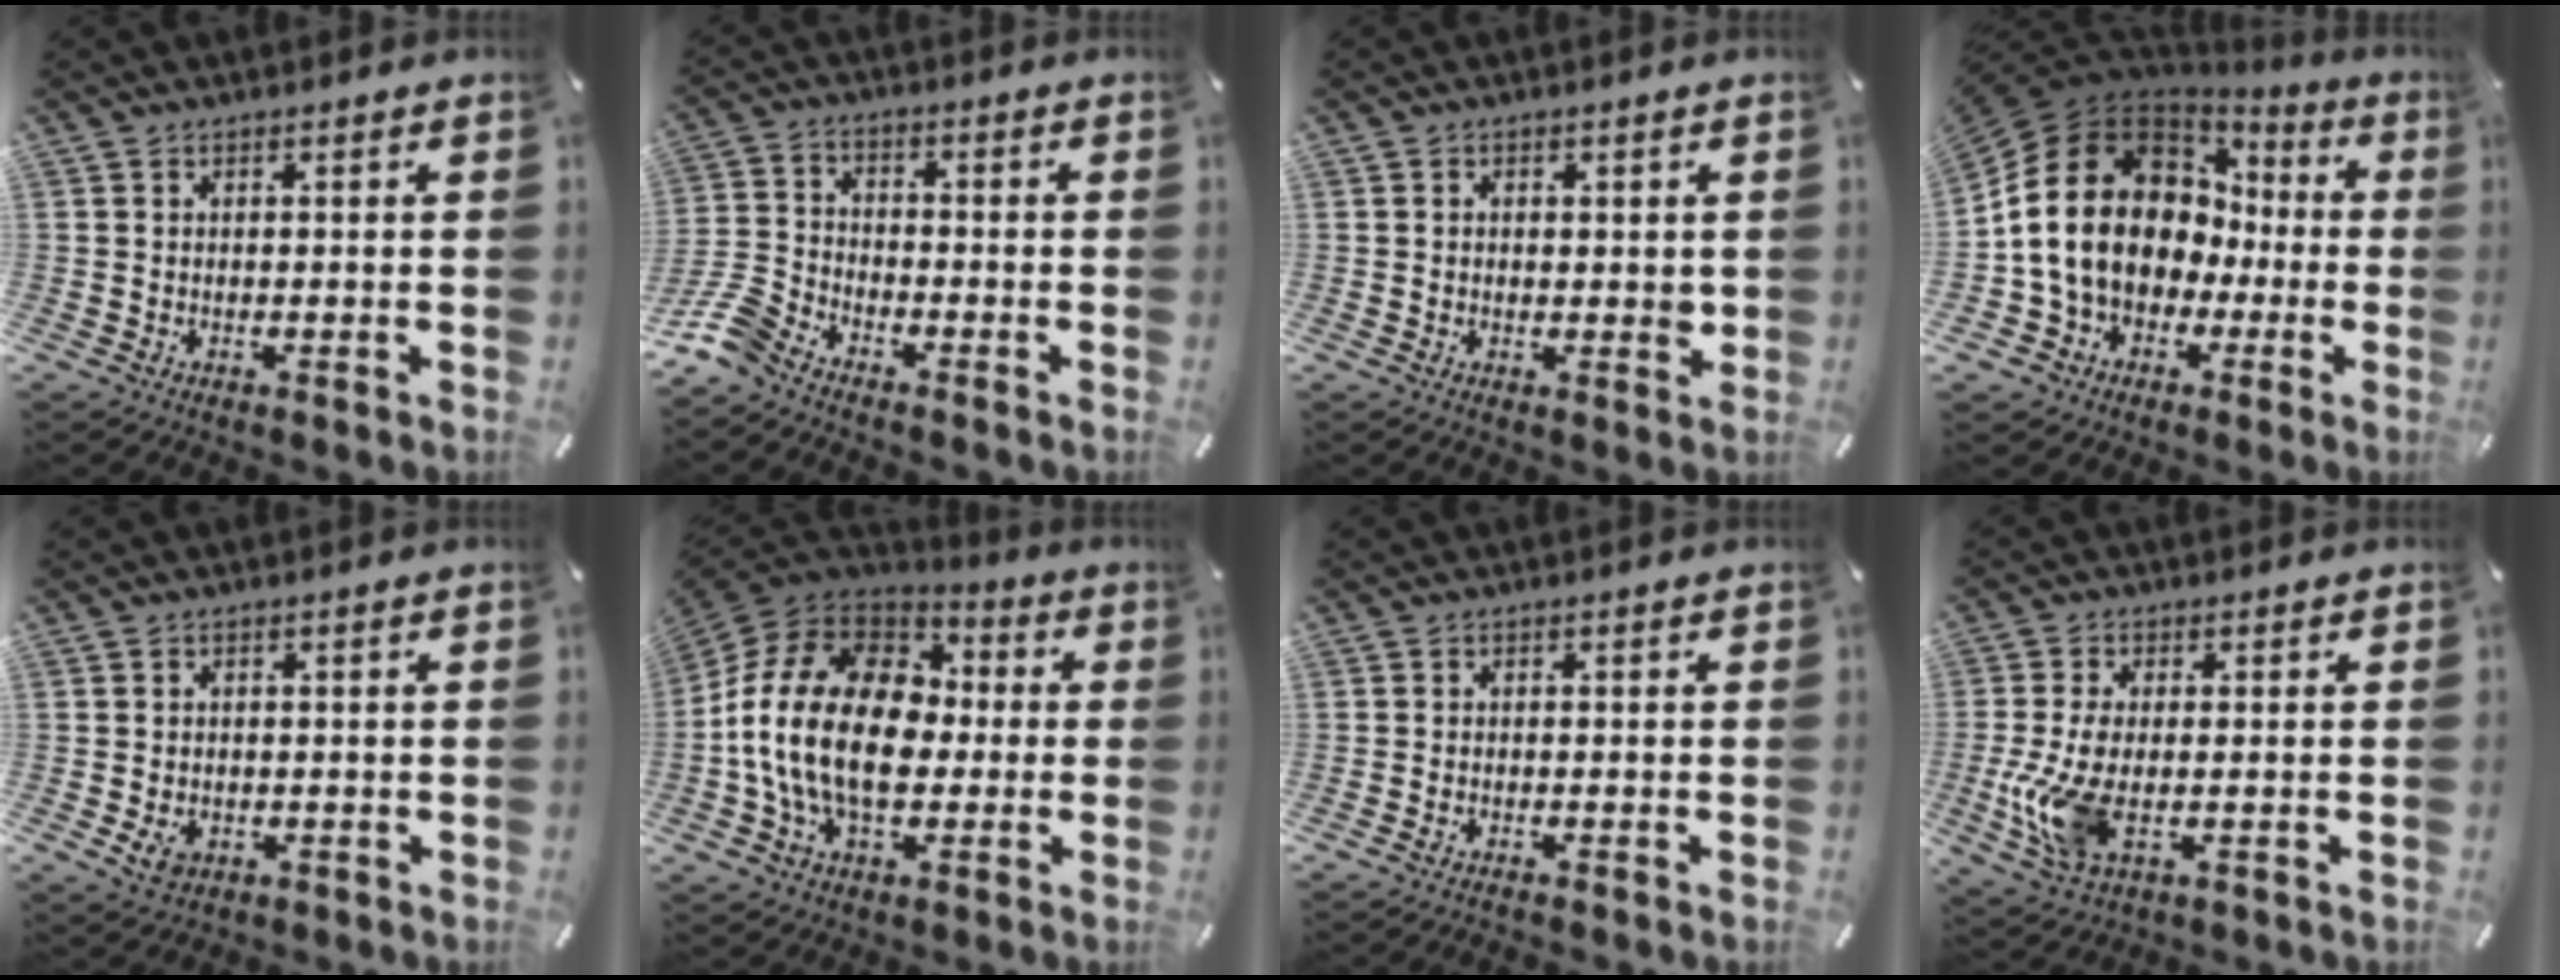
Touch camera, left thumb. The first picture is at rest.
{"total": 7.8, "force": [-6.4, 3.2, 3.0], "torque": [-0.089, 0.016, -0.132]}
{"total": 2.3, "force": [0.2, 1.7, 1.6], "torque": [-0.014, -0.003, 0.000]}
{"total": 16.3, "force": [-0.4, 13.7, 8.8], "torque": [-0.200, -0.002, -0.011]}
{"total": 3.4, "force": [-0.9, 2.7, 1.7], "torque": [-0.027, -0.002, -0.016]}
{"total": 21.0, "force": [-2.4, 14.8, 14.7], "torque": [-0.305, 0.029, -0.038]}
{"total": 0.8, "force": [-0.8, 0.2, 0.4], "torque": [-0.008, -0.002, -0.014]}
{"total": 10.2, "force": [-1.5, 5.1, 8.7], "torque": [-0.201, -0.018, -0.023]}